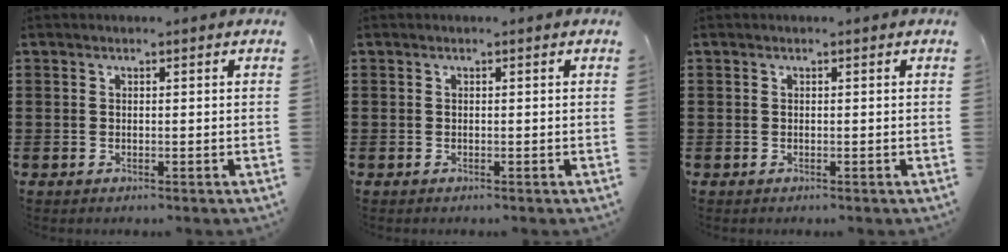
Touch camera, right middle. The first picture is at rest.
{"total": 0.0}
{"total": 0.0}